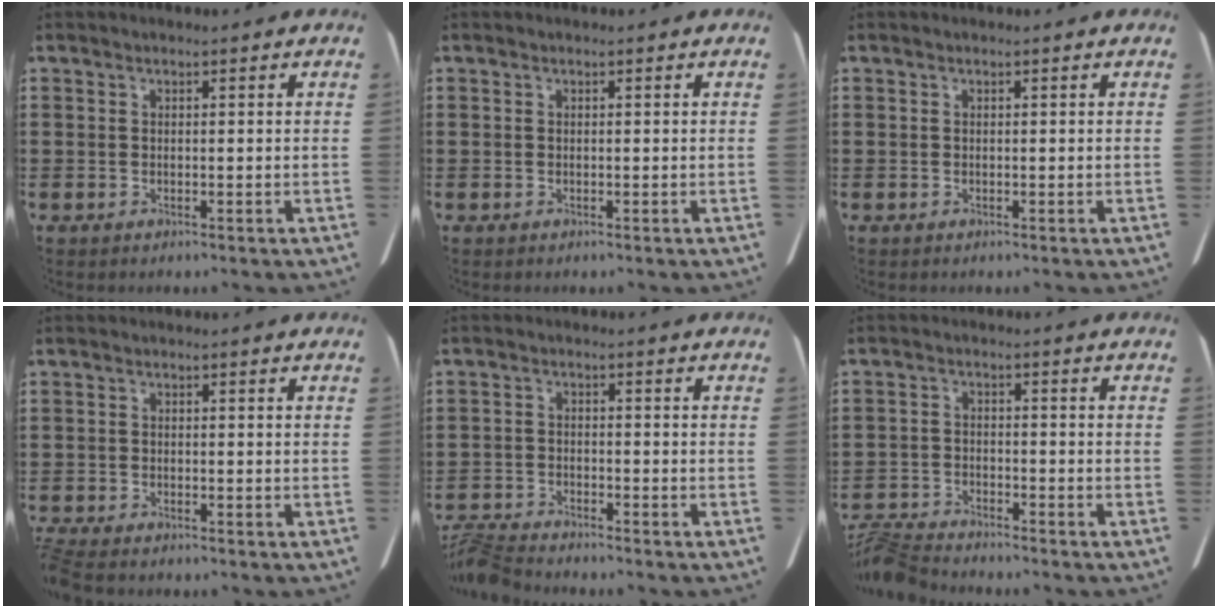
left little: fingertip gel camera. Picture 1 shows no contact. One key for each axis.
{"total": 0.0}
{"total": 0.0}
{"total": 1.7, "fx": -1.7, "fy": 0.0, "fz": 0.3, "tx": -0.017, "ty": -0.004, "tz": -0.035}
{"total": 3.6, "fx": -3.6, "fy": 0.1, "fz": 0.7, "tx": -0.028, "ty": -0.005, "tz": -0.077}
{"total": 4.2, "fx": -4.1, "fy": 0.2, "fz": 0.9, "tx": -0.037, "ty": -0.007, "tz": -0.087}